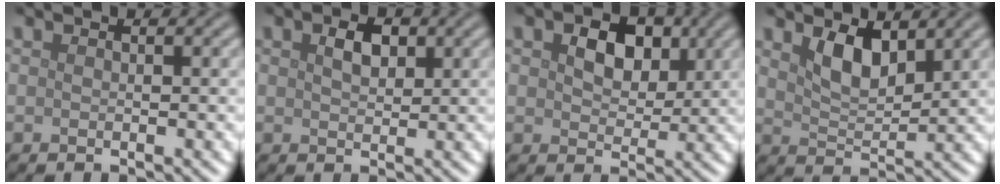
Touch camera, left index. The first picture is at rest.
{"total": 2.2, "force": [0.9, 1.3, 1.5], "torque": [-0.029, 0.002, 0.015]}
{"total": 4.4, "force": [1.4, 3.0, 2.9], "torque": [-0.053, 0.001, 0.015]}
{"total": 3.5, "force": [2.1, 1.5, 2.4], "torque": [-0.049, -0.006, 0.041]}